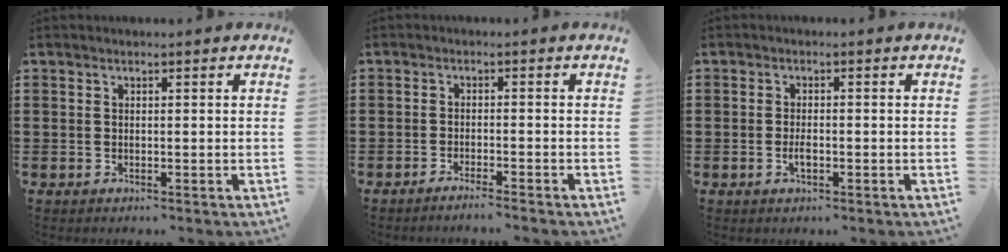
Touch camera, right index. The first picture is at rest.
{"total": 2.0, "force": [-1.9, -0.5, 0.5], "torque": [-0.008, -0.001, -0.037]}
{"total": 2.0, "force": [-0.6, 0.7, 1.7], "torque": [-0.032, -0.001, -0.010]}